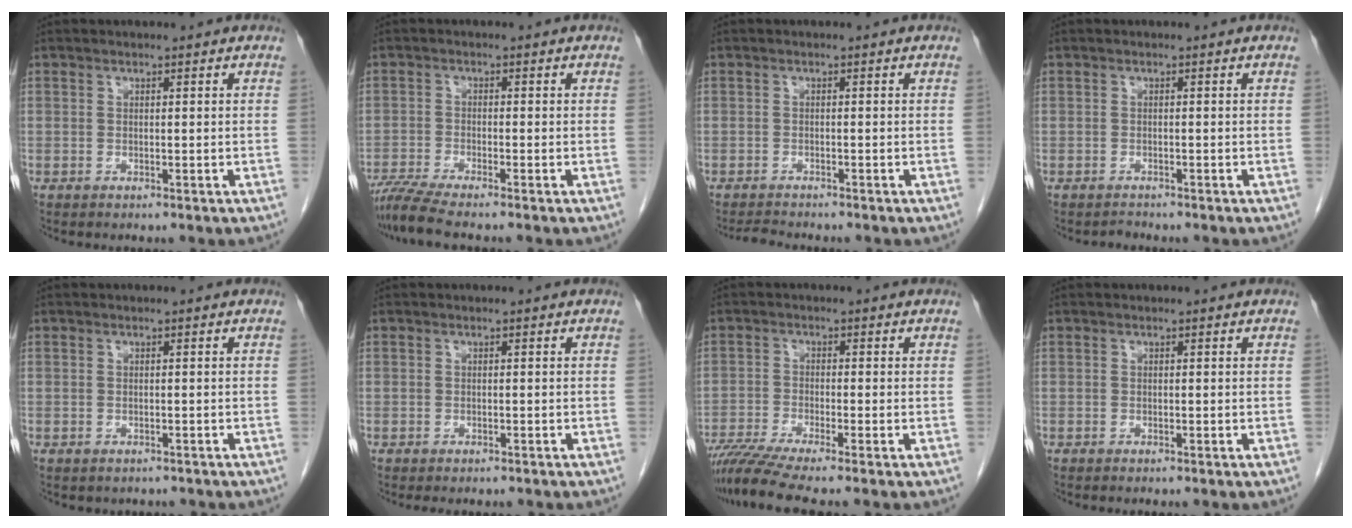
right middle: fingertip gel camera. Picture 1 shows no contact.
{"total": 5.3, "force": [-4.5, -0.8, 2.6], "torque": [-0.054, -0.022, -0.086]}
{"total": 2.1, "force": [-2.0, -0.2, 0.3], "torque": [-0.015, -0.015, -0.034]}
{"total": 0.8, "force": [-0.8, -0.1, -0.3], "torque": [0.001, -0.007, -0.012]}
{"total": 2.1, "force": [-1.9, 0.9, 0.3], "torque": [-0.011, -0.002, -0.024]}
{"total": 3.6, "force": [-3.0, 1.4, 1.3], "torque": [-0.017, -0.007, -0.037]}
{"total": 7.6, "force": [-6.3, -1.1, 4.1], "torque": [-0.072, -0.024, -0.109]}
{"total": 0.6, "force": [-0.5, -0.1, 0.3], "torque": [-0.010, -0.004, -0.009]}